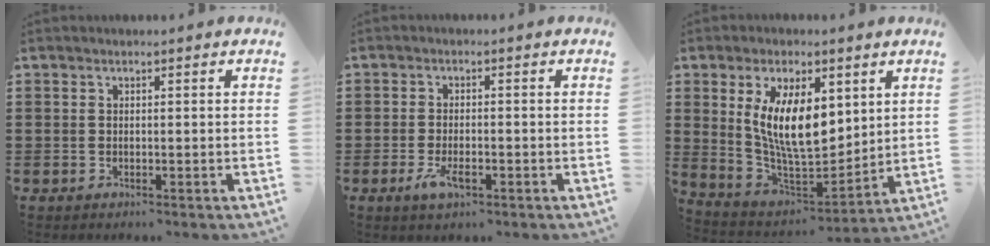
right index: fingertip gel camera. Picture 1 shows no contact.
{"total": 3.5, "force": [-1.3, 1.4, 2.9], "torque": [-0.061, -0.002, -0.025]}
{"total": 11.6, "force": [3.7, 5.4, 9.5], "torque": [-0.195, -0.003, 0.066]}